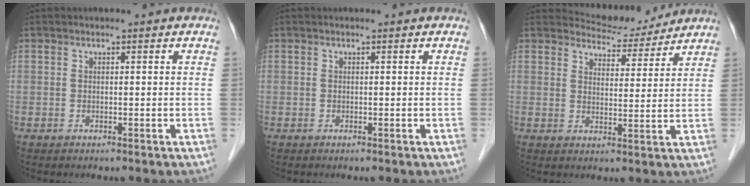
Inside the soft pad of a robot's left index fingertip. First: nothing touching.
{"total": 0.0}
{"total": 6.5, "force": [6.4, 1.2, -0.2], "torque": [-0.002, -0.001, 0.088]}